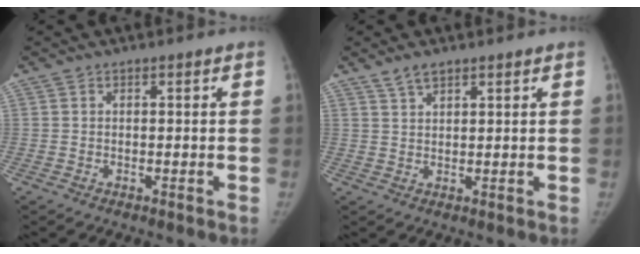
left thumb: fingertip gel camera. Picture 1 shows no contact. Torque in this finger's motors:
{"motor_torque": [-0.33, 0.19, 0.08, -0.38, -0.04]}